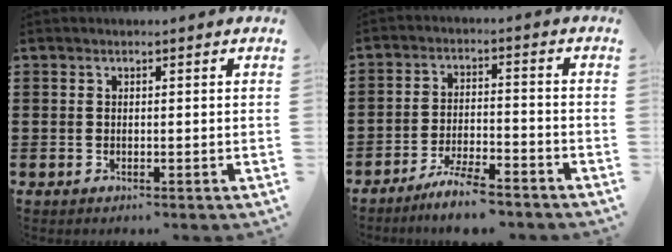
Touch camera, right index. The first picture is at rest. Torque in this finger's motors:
{"motor_torque": [1.73, -0.41, 0.30, 0.13]}